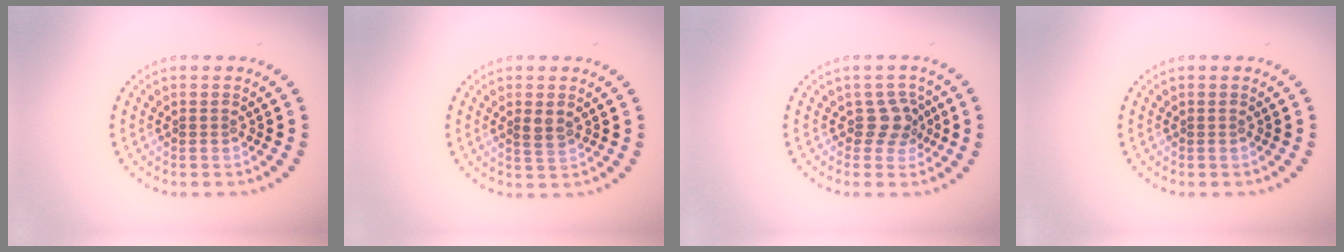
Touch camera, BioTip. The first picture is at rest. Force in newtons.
{"total": 1.4, "press": 1.4, "slide": 0.4}
{"total": 2.2, "press": 1.8, "slide": 1.3}
{"total": 0.0}